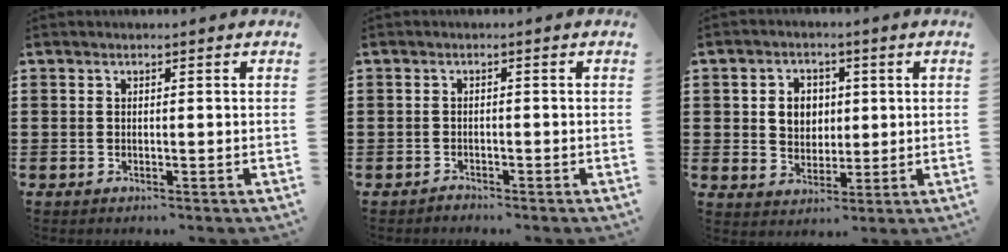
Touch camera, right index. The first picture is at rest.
{"total": 1.0, "force": [-0.9, 0.2, -0.1], "torque": [-0.001, 0.004, -0.021]}
{"total": 4.8, "force": [0.8, 4.2, 2.2], "torque": [-0.051, 0.012, 0.010]}